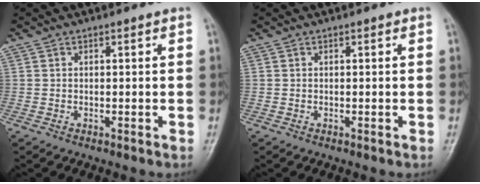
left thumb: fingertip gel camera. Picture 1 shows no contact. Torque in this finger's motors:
{"motor_torque": [0.37, 0.26, -0.02, -0.16, 0.00]}